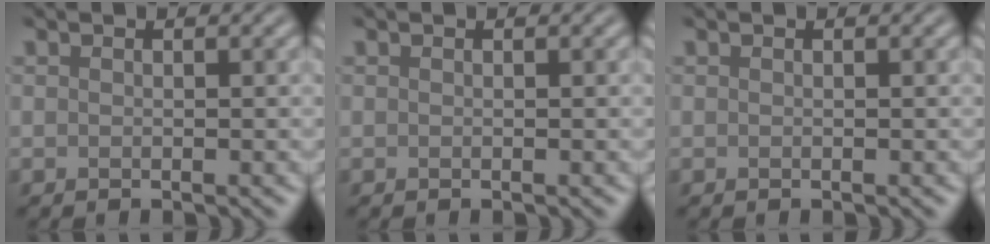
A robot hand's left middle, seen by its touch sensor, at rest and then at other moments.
{"total": 0.0}
{"total": 0.0}